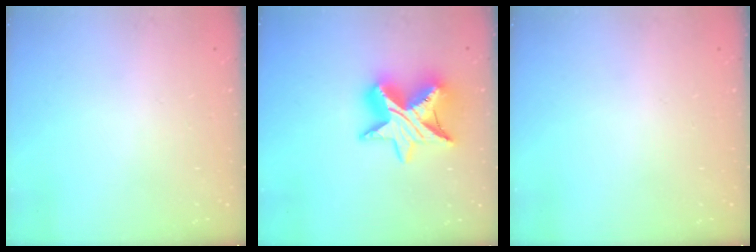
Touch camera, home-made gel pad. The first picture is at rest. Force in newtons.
{"total": 16.2, "press": 16.2, "slide": 1.1}
{"total": 0.0}